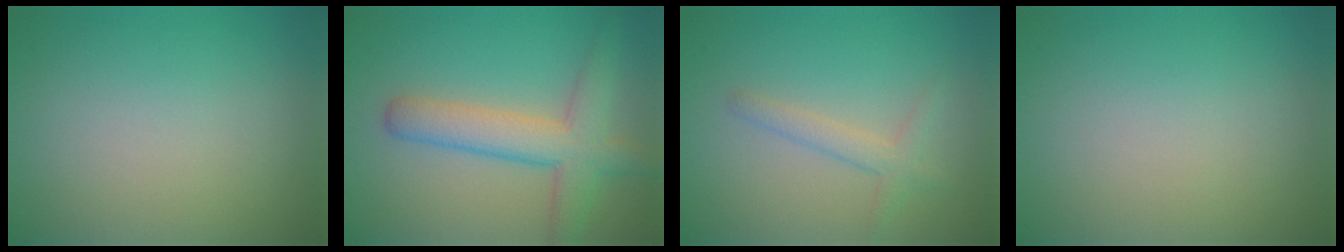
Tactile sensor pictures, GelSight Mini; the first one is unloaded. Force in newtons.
{"total": 5.5, "press": 5.5, "slide": 0.2}
{"total": 1.9, "press": 1.9, "slide": 0.1}
{"total": 0.0}